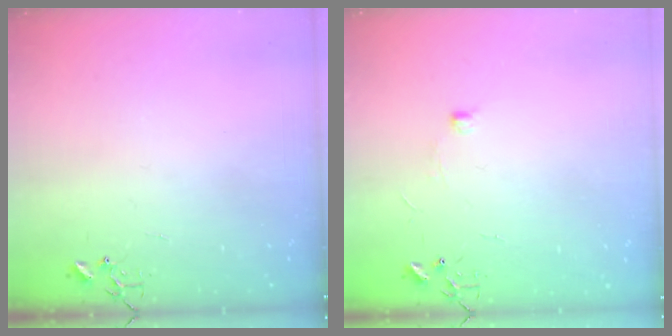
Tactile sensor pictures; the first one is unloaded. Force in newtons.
{"total": 4.4, "press": 4.3, "slide": 0.6}